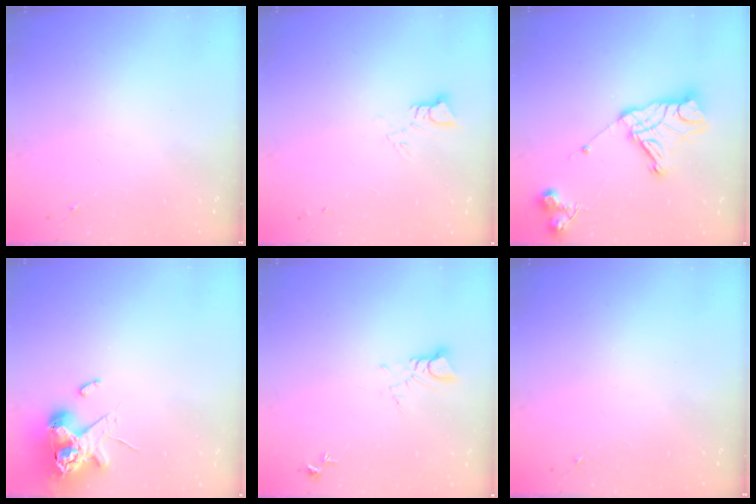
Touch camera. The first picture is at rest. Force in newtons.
{"total": 3.4, "press": 3.4, "slide": 0.1}
{"total": 15.6, "press": 15.6, "slide": 1.2}
{"total": 12.3, "press": 12.1, "slide": 1.9}
{"total": 4.0, "press": 4.0, "slide": 0.3}
{"total": 0.0}